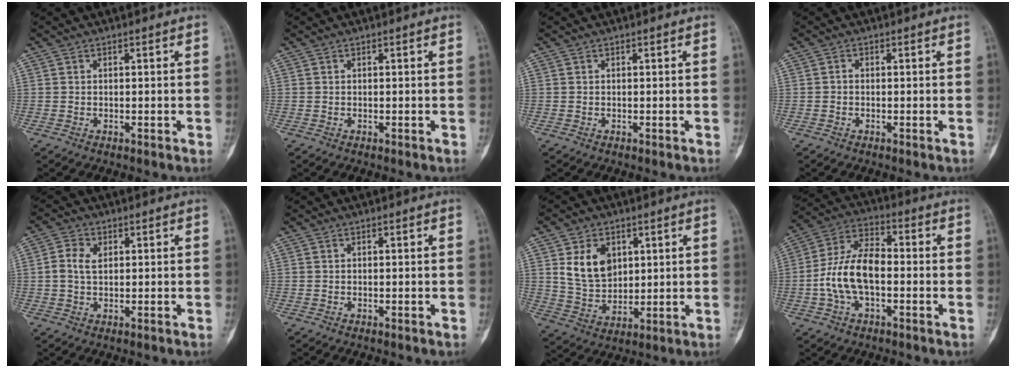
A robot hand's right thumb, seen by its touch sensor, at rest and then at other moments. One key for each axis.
{"total": 0.0}
{"total": 0.0}
{"total": 0.6, "fx": -0.2, "fy": 0.3, "fz": 0.4, "tx": -0.009, "ty": 0.000, "tz": -0.008}
{"total": 3.9, "fx": 0.6, "fy": 2.6, "fz": 2.8, "tx": -0.062, "ty": 0.009, "tz": 0.012}
{"total": 0.0}
{"total": 9.6, "fx": 3.3, "fy": 6.8, "fz": 5.9, "tx": -0.083, "ty": -0.020, "tz": 0.074}
{"total": 12.1, "fx": -1.7, "fy": 6.4, "fz": 10.2, "tx": -0.201, "ty": 0.038, "tz": -0.035}